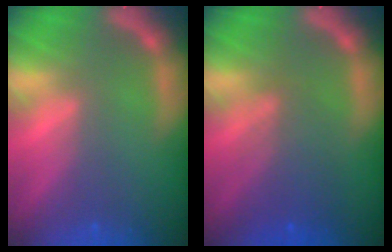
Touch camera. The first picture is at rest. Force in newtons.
{"total": 4.5}